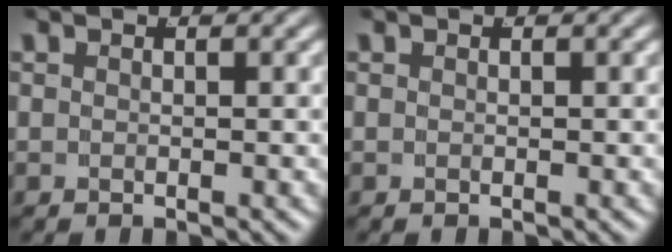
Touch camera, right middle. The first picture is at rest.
{"total": 0.0}